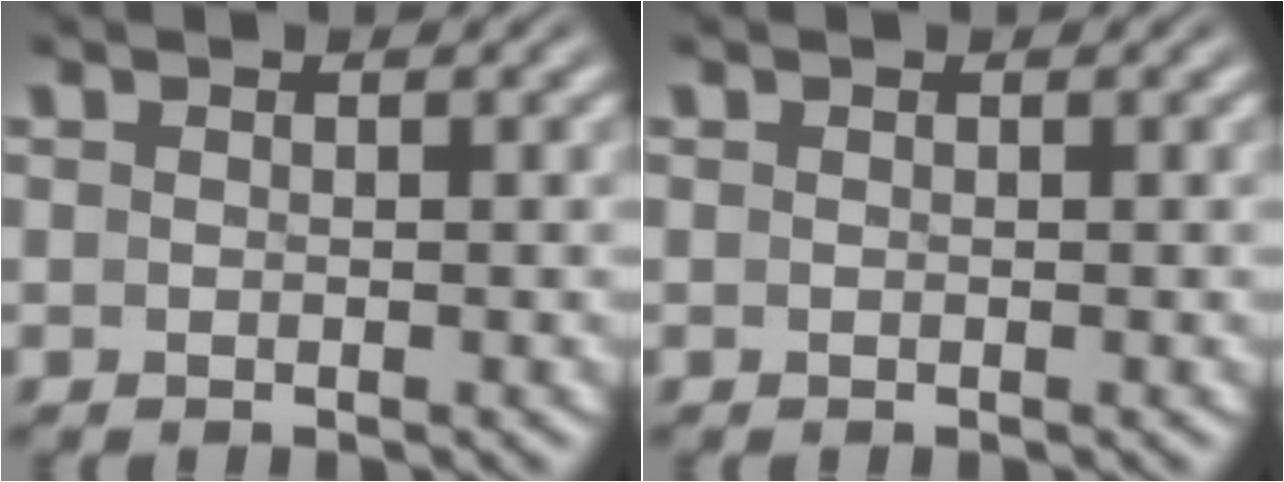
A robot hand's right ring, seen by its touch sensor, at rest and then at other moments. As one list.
[{"total": 0.0}]